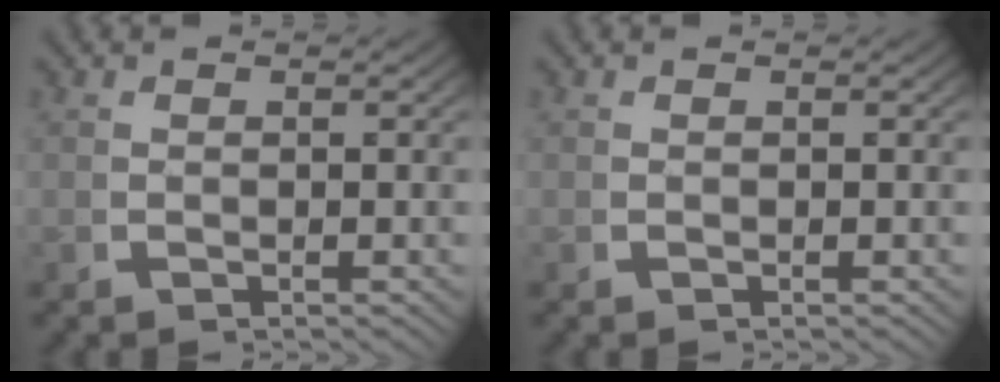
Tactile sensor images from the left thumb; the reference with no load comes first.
{"total": 0.0}